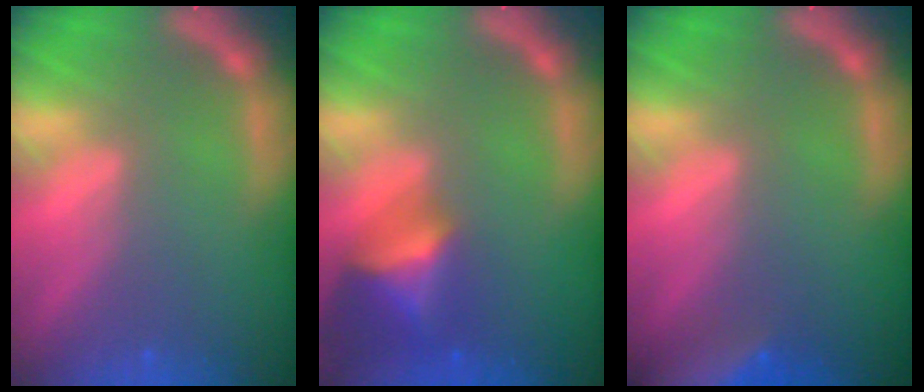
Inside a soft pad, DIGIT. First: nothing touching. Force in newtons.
{"total": 5.5}
{"total": 9.4}